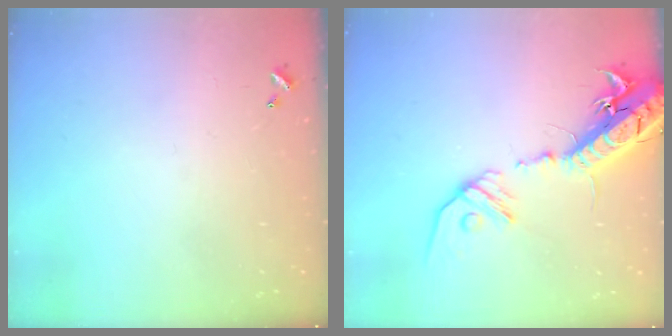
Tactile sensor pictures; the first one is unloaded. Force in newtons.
{"total": 19.2, "press": 18.8, "slide": 3.9}